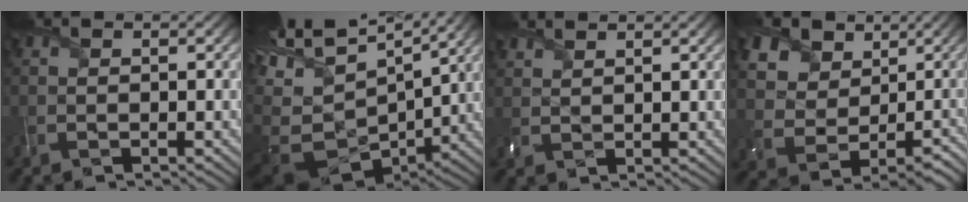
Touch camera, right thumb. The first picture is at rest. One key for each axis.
{"total": 16.3, "fx": 4.8, "fy": 9.6, "fz": 12.3, "tx": -0.260, "ty": 0.012, "tz": 0.135}
{"total": 2.2, "fx": 2.1, "fy": 0.2, "fz": 0.9, "tx": -0.026, "ty": 0.002, "tz": 0.043}
{"total": 10.8, "fx": 5.1, "fy": 8.2, "fz": 5.0, "tx": -0.123, "ty": 0.007, "tz": 0.111}